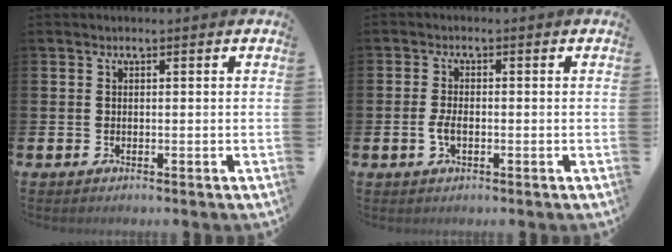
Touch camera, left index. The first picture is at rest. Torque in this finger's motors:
{"motor_torque": [0.81, 0.17, 0.11, 0.11]}